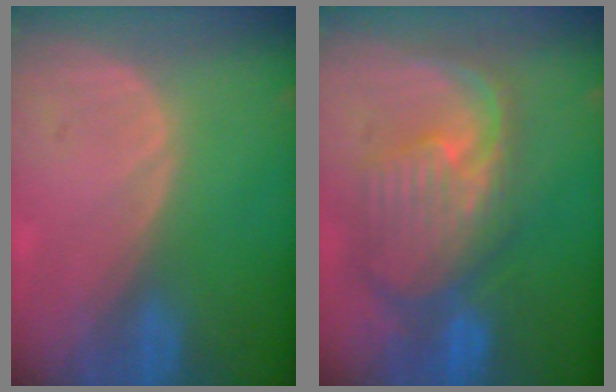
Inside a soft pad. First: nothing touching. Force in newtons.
{"total": 10.9, "press": 9.6, "slide": 5.1}